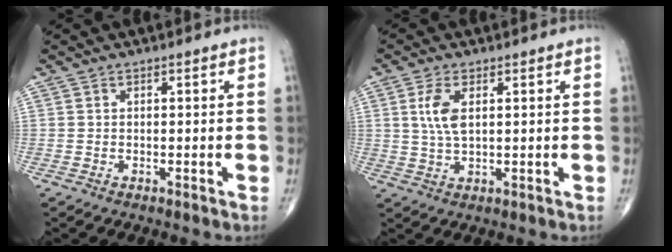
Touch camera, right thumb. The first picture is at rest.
{"total": 5.4, "force": [1.4, 2.4, 4.6], "torque": [-0.100, -0.005, 0.030]}